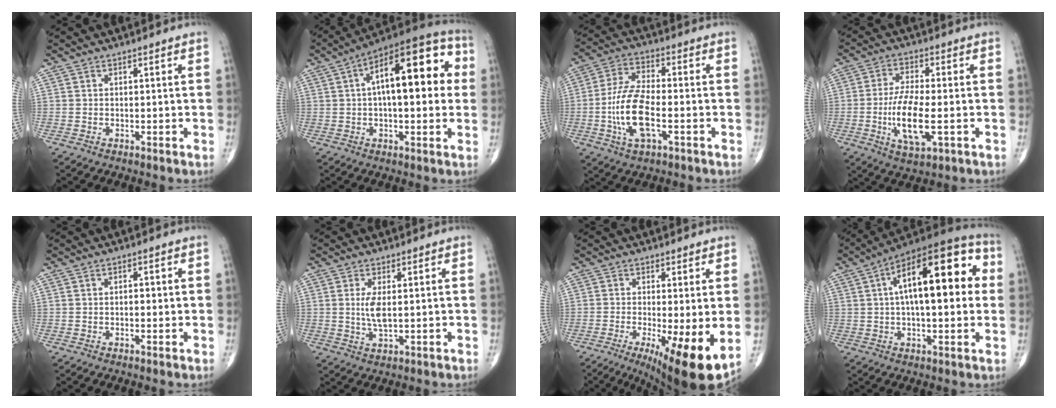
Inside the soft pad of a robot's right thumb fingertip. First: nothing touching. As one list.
[{"total": 20.5, "force": [3.8, 8.6, 18.2], "torque": [-0.244, 0.030, 0.044]}, {"total": 12.4, "force": [-2.9, 5.1, 10.9], "torque": [-0.224, 0.016, -0.057]}, {"total": 10.7, "force": [-2.2, 3.6, 9.8], "torque": [-0.190, 0.000, -0.038]}, {"total": 1.3, "force": [0.1, 0.7, 1.1], "torque": [-0.014, 0.001, -0.001]}, {"total": 4.3, "force": [0.6, 1.4, 4.1], "torque": [-0.089, -0.012, 0.016]}, {"total": 12.5, "force": [-3.1, 2.9, 11.8], "torque": [-0.175, -0.026, -0.042]}, {"total": 22.2, "force": [4.3, 9.1, 19.8], "torque": [-0.285, 0.028, 0.054]}]